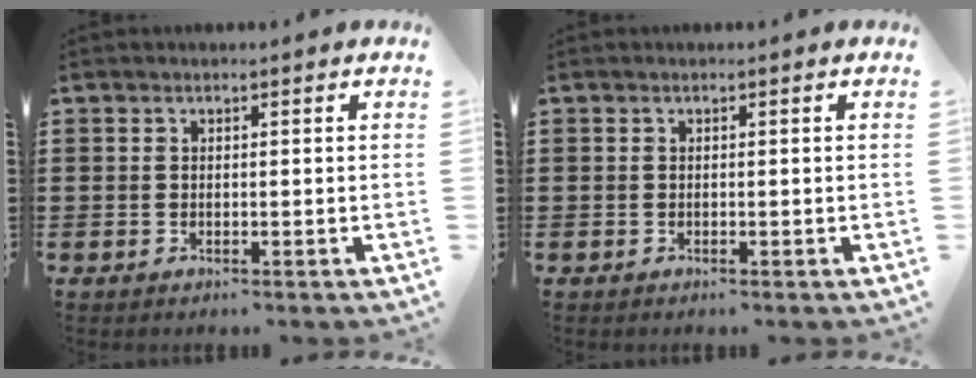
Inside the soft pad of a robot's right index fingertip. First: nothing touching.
{"total": 0.0}